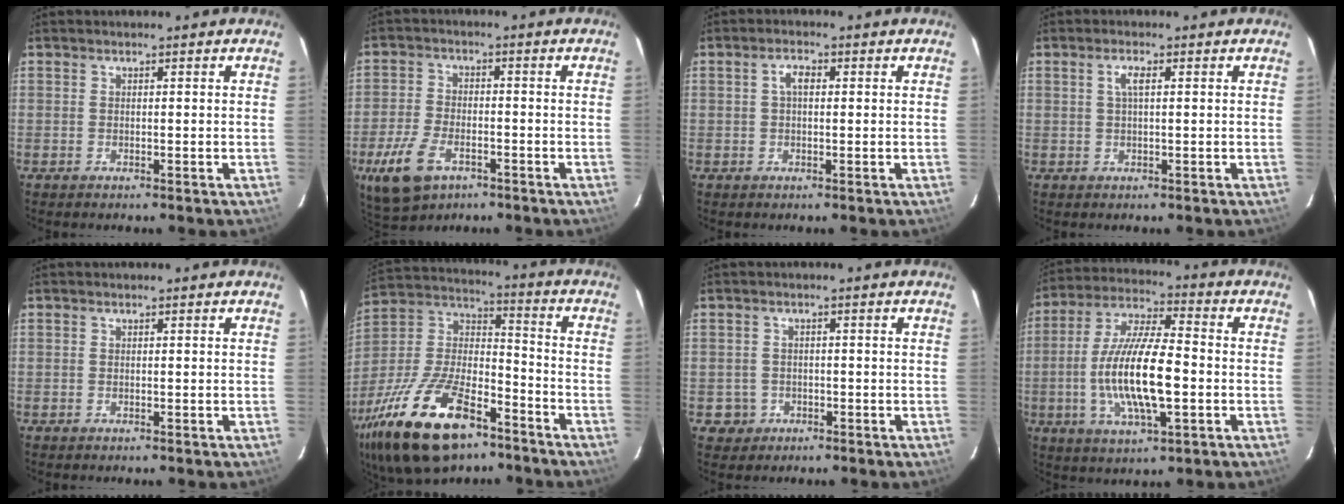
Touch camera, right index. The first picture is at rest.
{"total": 10.3, "force": [-5.3, 5.7, 6.8], "torque": [-0.164, -0.013, -0.096]}
{"total": 2.4, "force": [0.4, 1.2, 2.1], "torque": [-0.041, 0.009, 0.007]}
{"total": 2.1, "force": [0.5, 0.4, 2.0], "torque": [-0.040, 0.005, 0.009]}
{"total": 0.0}
{"total": 27.0, "force": [-16.5, 11.6, 17.9], "torque": [-0.369, -0.017, -0.282]}
{"total": 3.4, "force": [-1.0, 3.3, 0.2], "torque": [-0.010, 0.012, -0.010]}
{"total": 16.2, "force": [-2.9, 4.5, 15.3], "torque": [-0.306, -0.004, -0.054]}